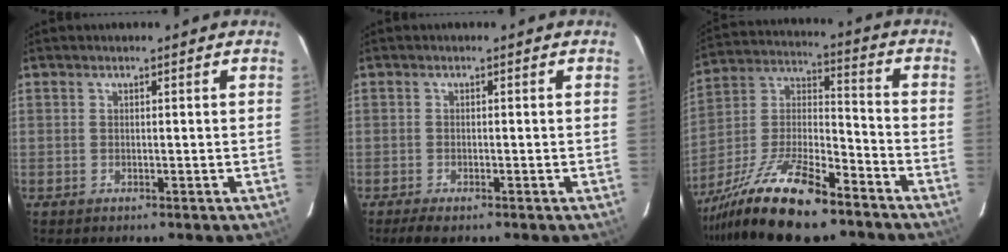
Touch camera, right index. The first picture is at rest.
{"total": 3.0, "force": [-2.2, 0.8, 1.8], "torque": [-0.033, -0.007, -0.033]}
{"total": 17.8, "force": [-13.5, 3.5, 11.1], "torque": [-0.237, -0.010, -0.247]}